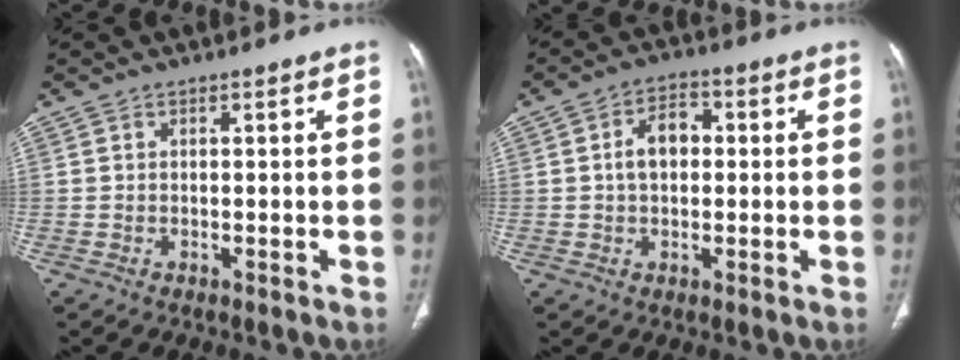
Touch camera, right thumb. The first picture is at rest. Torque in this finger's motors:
{"motor_torque": [0.25, 1.56, 0.77, 0.41, 0.01]}